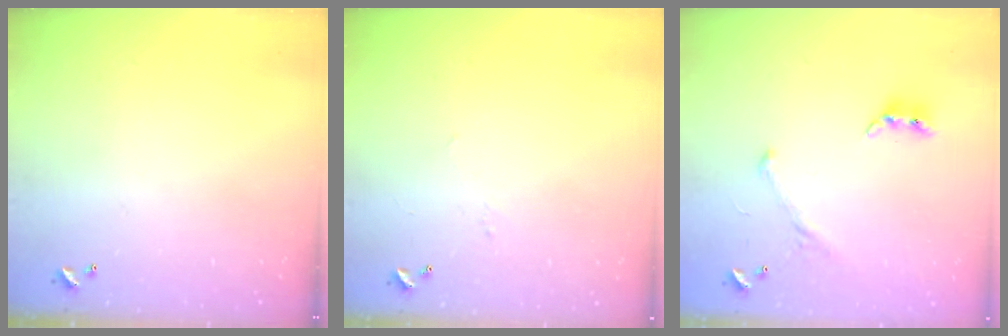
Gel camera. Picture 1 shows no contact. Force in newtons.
{"total": 0.9, "press": 0.7, "slide": 0.5}
{"total": 2.2, "press": 2.0, "slide": 1.1}